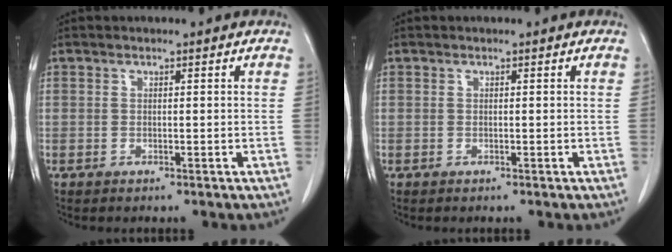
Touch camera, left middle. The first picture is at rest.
{"total": 0.0}